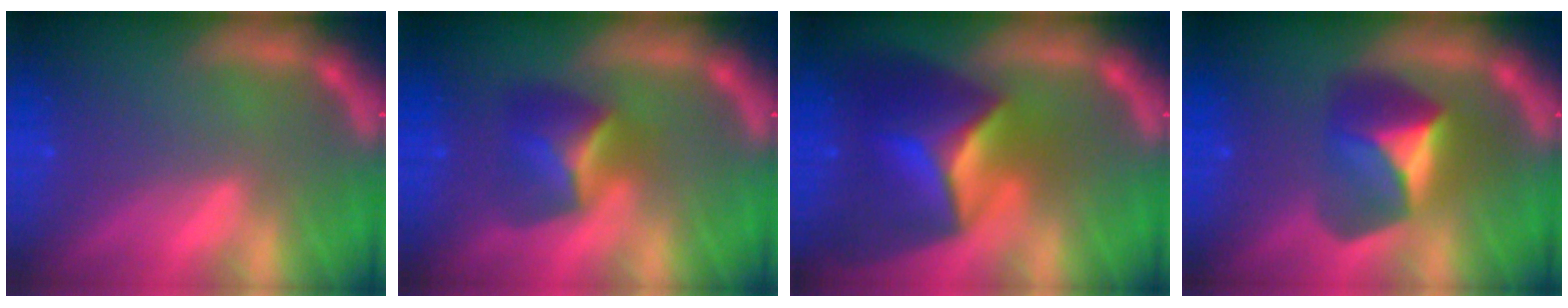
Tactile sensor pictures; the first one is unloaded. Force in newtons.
{"total": 4.4}
{"total": 10.0}
{"total": 5.9}